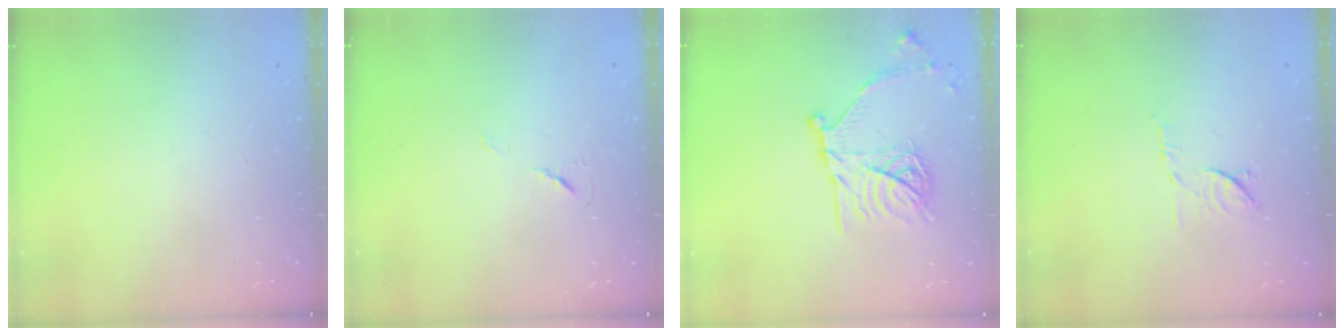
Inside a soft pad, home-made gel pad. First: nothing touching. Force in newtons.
{"total": 5.1, "press": 4.7, "slide": 2.1}
{"total": 18.2, "press": 18.2, "slide": 1.2}
{"total": 7.8, "press": 7.8, "slide": 0.9}